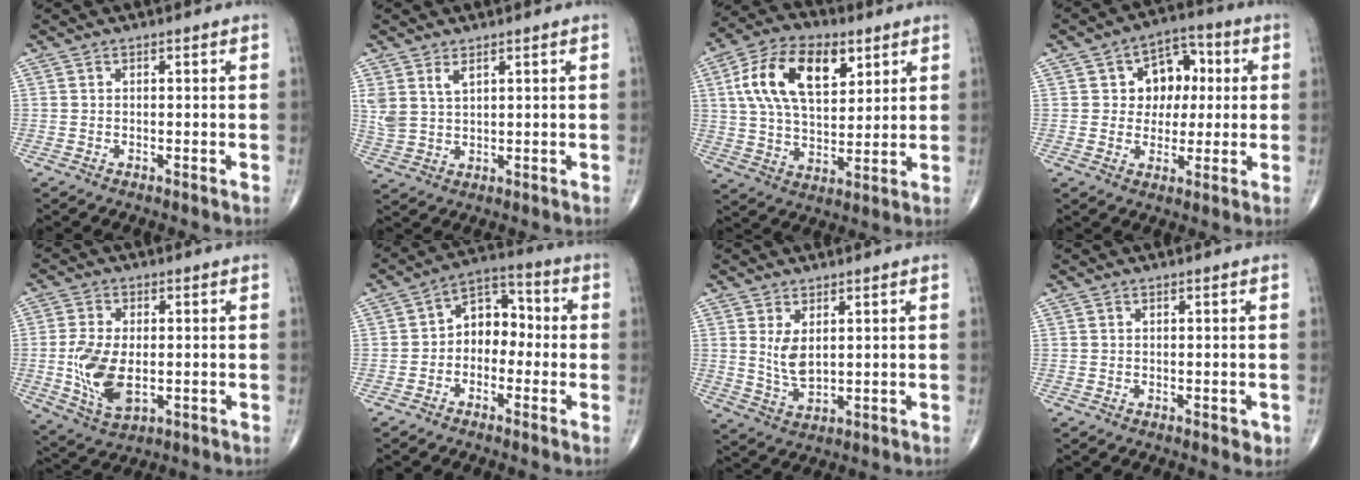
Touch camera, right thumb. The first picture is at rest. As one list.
[{"total": 4.6, "force": [2.5, 2.3, 3.1], "torque": [-0.064, -0.010, 0.061]}, {"total": 17.0, "force": [6.2, 9.5, 12.7], "torque": [-0.208, -0.005, 0.111]}, {"total": 10.1, "force": [1.7, 7.9, 6.0], "torque": [-0.032, 0.014, 0.021]}, {"total": 11.0, "force": [-1.0, 6.1, 9.1], "torque": [-0.181, -0.009, -0.010]}, {"total": 8.2, "force": [-1.1, 6.0, 5.5], "torque": [-0.051, 0.040, -0.037]}, {"total": 5.3, "force": [1.5, 2.7, 4.2], "torque": [-0.075, -0.018, 0.041]}, {"total": 1.2, "force": [-0.2, 0.7, 0.9], "torque": [-0.004, -0.001, -0.001]}]